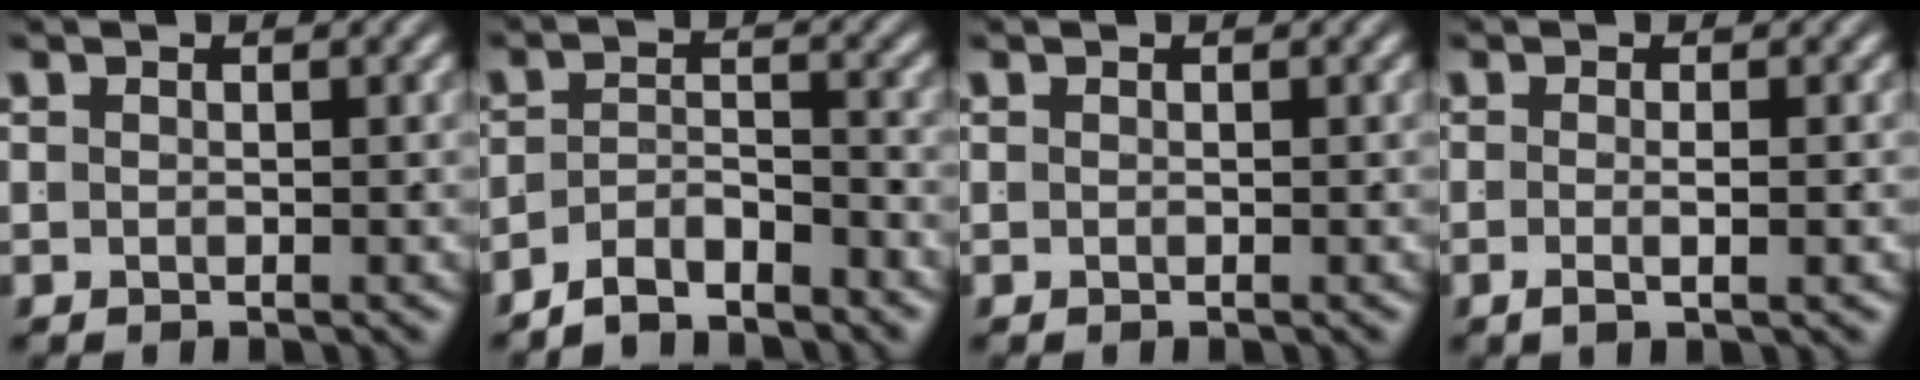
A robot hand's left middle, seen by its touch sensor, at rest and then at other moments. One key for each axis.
{"total": 4.0, "fx": -3.6, "fy": 1.3, "fz": 1.2, "tx": -0.009, "ty": -0.008, "tz": -0.063}
{"total": 0.0}
{"total": 1.6, "fx": -0.9, "fy": -0.3, "fz": 1.4, "tx": -0.029, "ty": -0.007, "tz": -0.012}